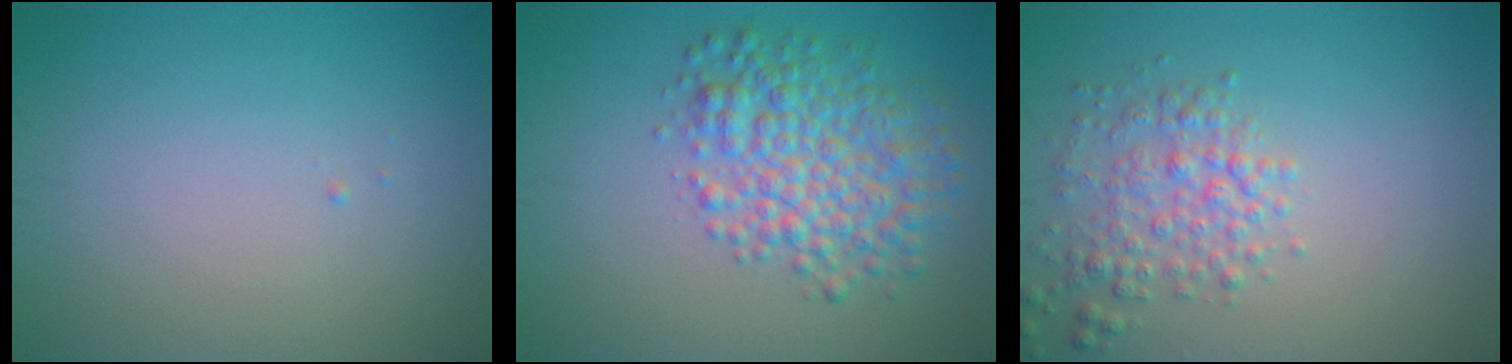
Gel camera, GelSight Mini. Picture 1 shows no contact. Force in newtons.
{"total": 5.8, "press": 5.8, "slide": 0.1}
{"total": 3.0, "press": 3.0, "slide": 0.2}